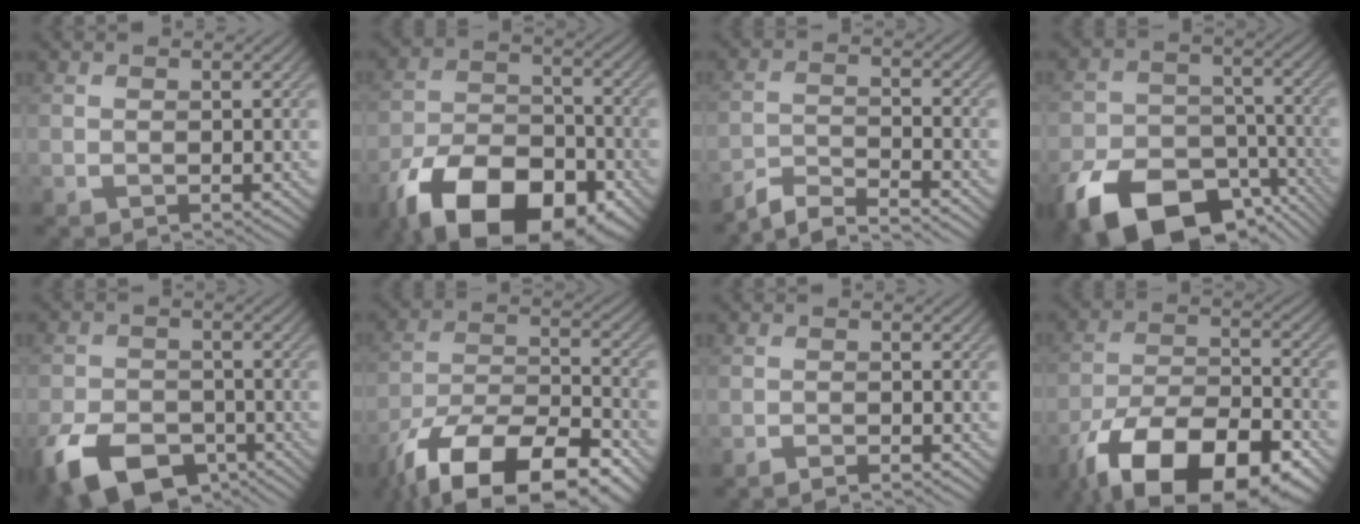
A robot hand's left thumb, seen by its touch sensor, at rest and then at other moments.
{"total": 16.2, "force": [-10.0, 8.2, 9.8], "torque": [-0.201, -0.032, -0.171]}
{"total": 5.1, "force": [-4.8, 0.6, 1.8], "torque": [-0.037, -0.001, -0.094]}
{"total": 15.1, "force": [-9.5, 8.7, 8.0], "torque": [-0.173, -0.038, -0.155]}
{"total": 10.7, "force": [-6.4, 6.1, 5.9], "torque": [-0.125, -0.026, -0.114]}
{"total": 16.3, "force": [-11.3, 6.4, 9.9], "torque": [-0.213, -0.031, -0.186]}
{"total": 1.4, "force": [-1.2, 0.1, 0.7], "torque": [-0.007, 0.001, -0.024]}
{"total": 17.4, "force": [-11.0, 7.7, 11.1], "torque": [-0.216, -0.033, -0.176]}